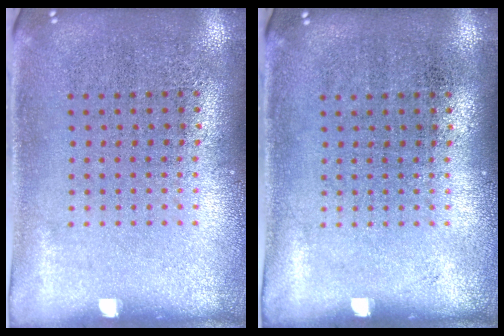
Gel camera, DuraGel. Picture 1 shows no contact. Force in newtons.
{"total": 0.0}